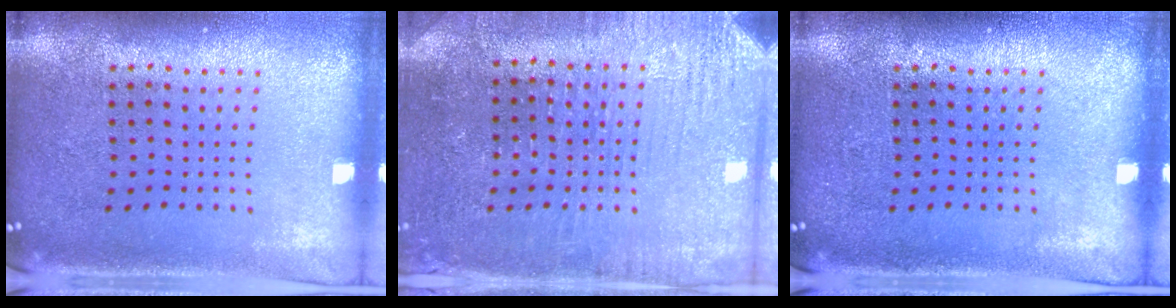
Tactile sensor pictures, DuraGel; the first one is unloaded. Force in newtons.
{"total": 3.0, "press": 2.9, "slide": 0.7}
{"total": 0.0}